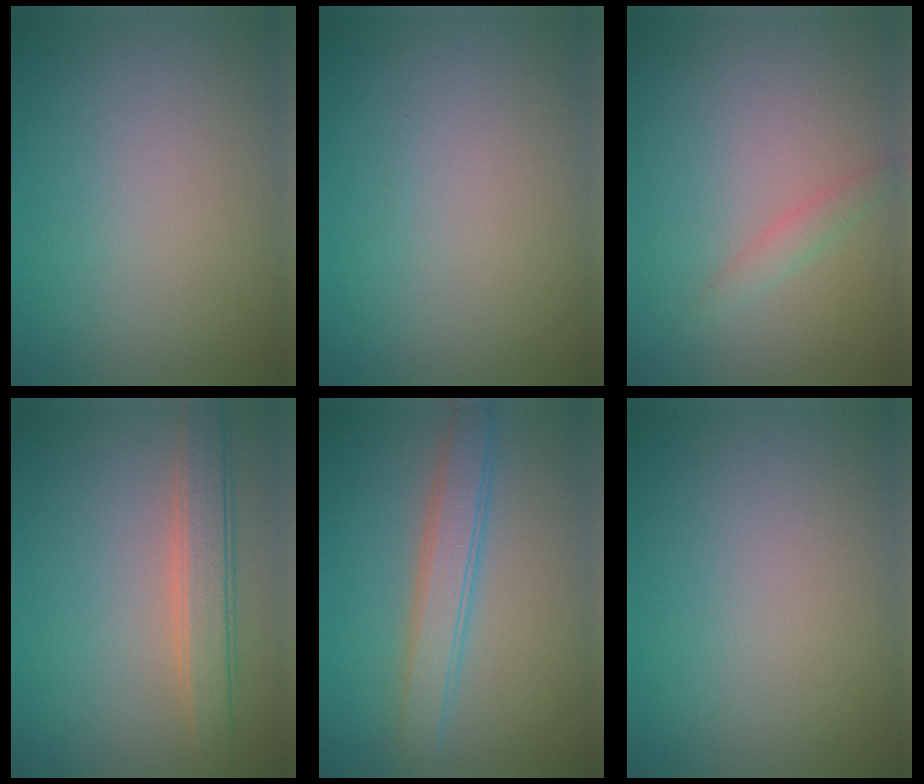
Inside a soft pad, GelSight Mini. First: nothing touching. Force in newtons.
{"total": 0.0}
{"total": 1.3, "press": 1.3, "slide": 0.0}
{"total": 3.6, "press": 3.6, "slide": 0.3}
{"total": 3.5, "press": 3.5, "slide": 0.0}
{"total": 0.0}